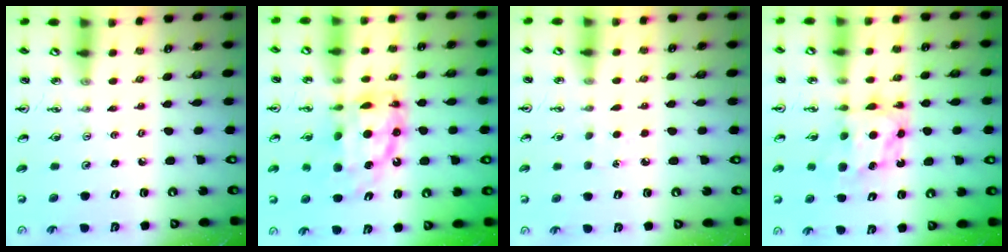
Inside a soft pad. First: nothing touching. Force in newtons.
{"total": 14.3, "press": 14.2, "slide": 1.7}
{"total": 2.9, "press": 2.8, "slide": 0.4}
{"total": 6.9, "press": 6.9, "slide": 0.2}